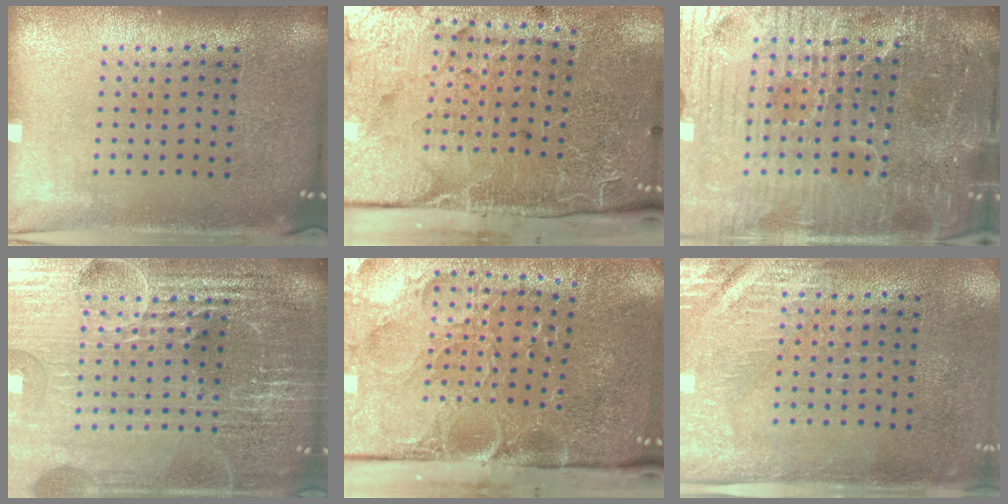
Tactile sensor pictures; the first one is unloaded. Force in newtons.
{"total": 4.9, "press": 4.0, "slide": 3.0}
{"total": 7.4, "press": 6.6, "slide": 3.3}
{"total": 6.6, "press": 5.8, "slide": 3.2}
{"total": 5.4, "press": 4.1, "slide": 3.4}
{"total": 2.9, "press": 2.5, "slide": 1.5}